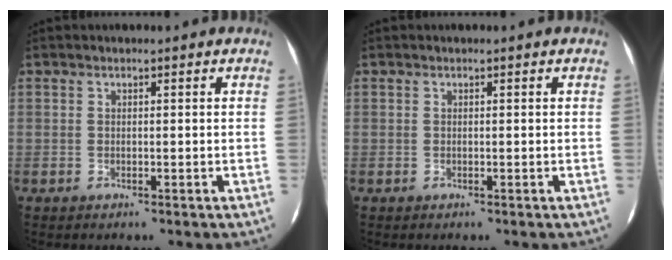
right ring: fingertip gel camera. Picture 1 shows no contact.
{"total": 0.0}